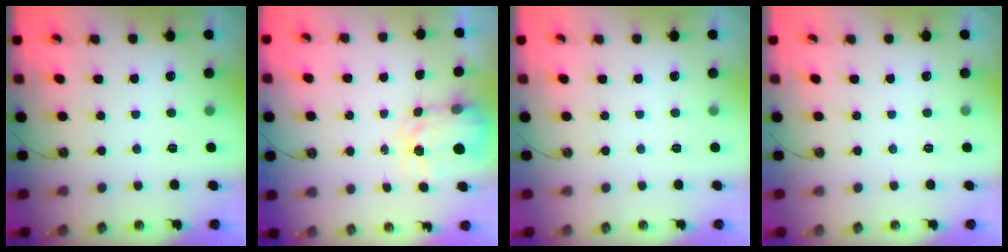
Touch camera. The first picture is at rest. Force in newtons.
{"total": 3.7, "press": 3.7, "slide": 0.6}
{"total": 0.0}
{"total": 0.0}